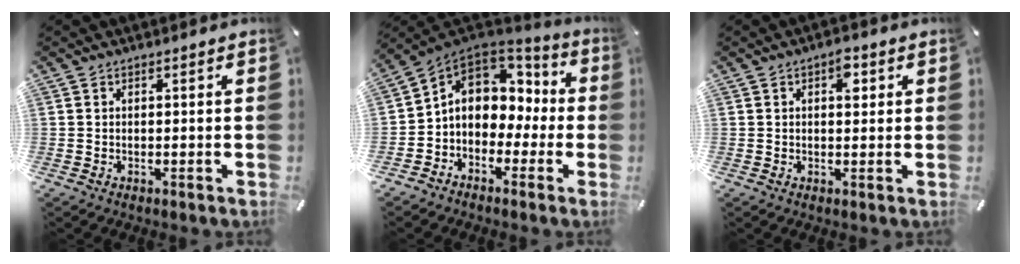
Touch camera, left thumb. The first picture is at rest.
{"total": 9.8, "force": [0.8, 8.6, 4.8], "torque": [-0.091, 0.002, 0.020]}
{"total": 3.4, "force": [1.2, 2.0, 2.5], "torque": [-0.022, -0.004, 0.011]}